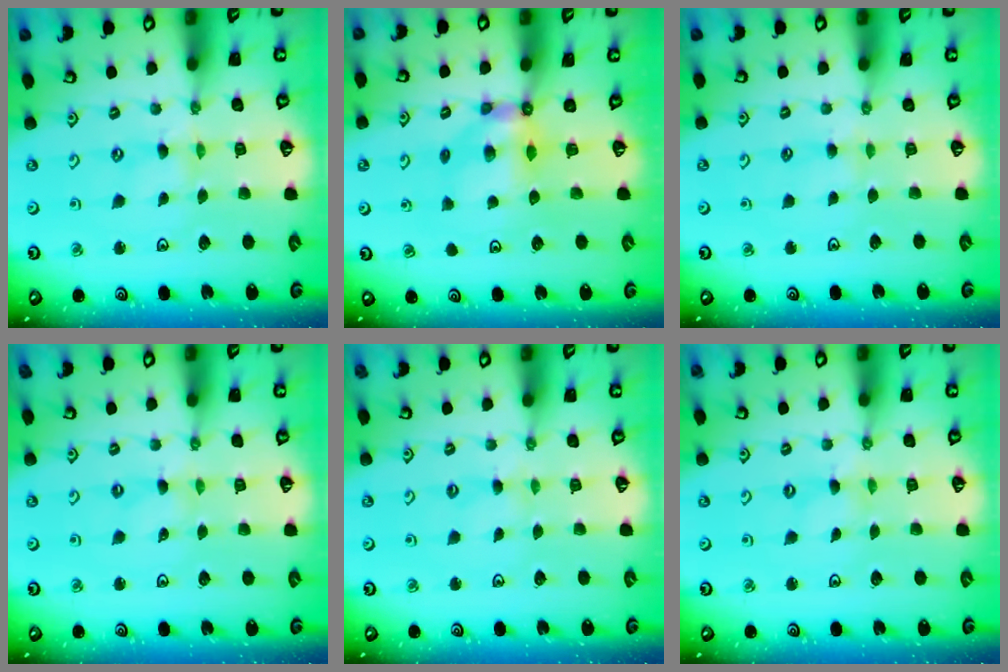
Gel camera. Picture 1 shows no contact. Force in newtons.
{"total": 5.8, "press": 5.8, "slide": 0.3}
{"total": 3.0, "press": 3.0, "slide": 0.4}
{"total": 0.0}
{"total": 1.9, "press": 1.9, "slide": 0.4}
{"total": 0.0}